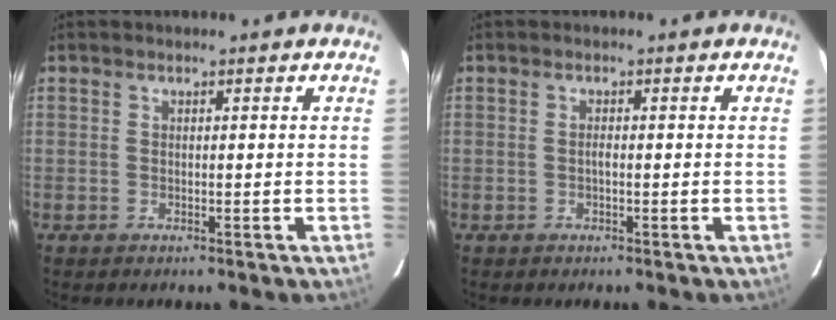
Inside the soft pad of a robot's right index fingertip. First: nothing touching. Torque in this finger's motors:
{"motor_torque": [0.10, 0.02, 0.04, 0.02]}